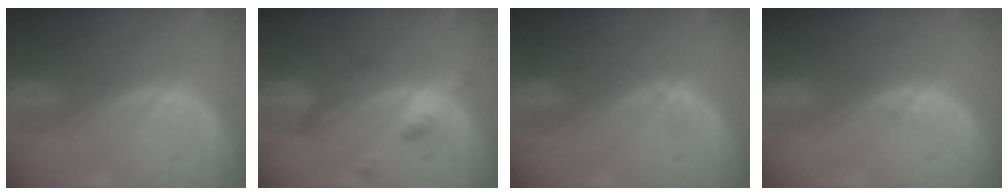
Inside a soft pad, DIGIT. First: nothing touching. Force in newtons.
{"total": 5.3, "press": 4.6, "slide": 2.7}
{"total": 0.9, "press": 0.9, "slide": 0.1}
{"total": 0.6, "press": 0.5, "slide": 0.4}